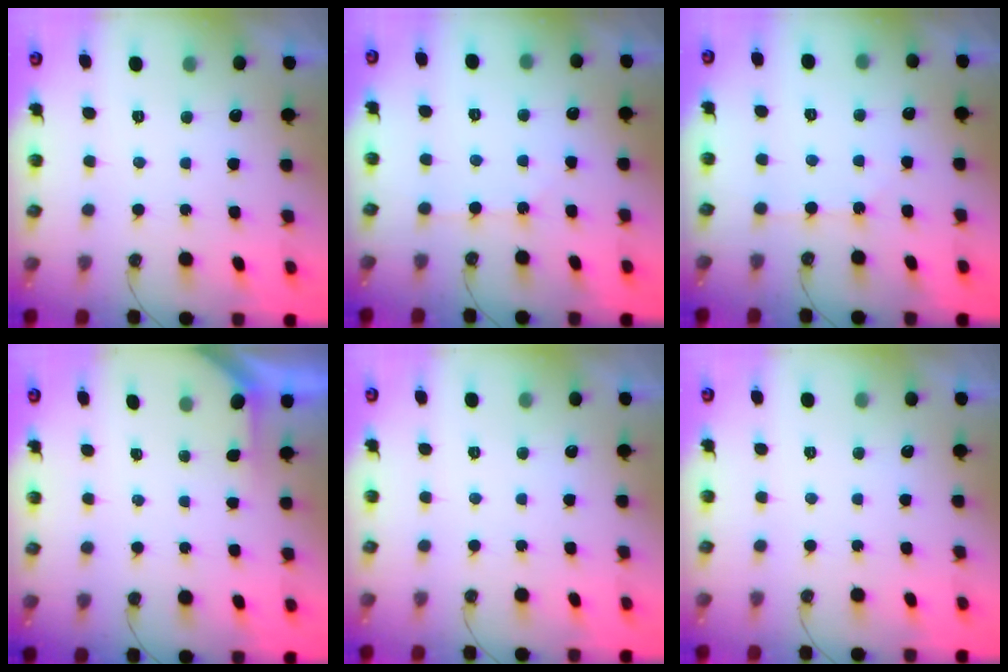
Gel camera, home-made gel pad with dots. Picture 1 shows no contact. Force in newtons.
{"total": 2.6, "press": 2.5, "slide": 0.5}
{"total": 2.6, "press": 2.5, "slide": 0.5}
{"total": 1.5, "press": 1.5, "slide": 0.1}
{"total": 0.0}
{"total": 0.0}